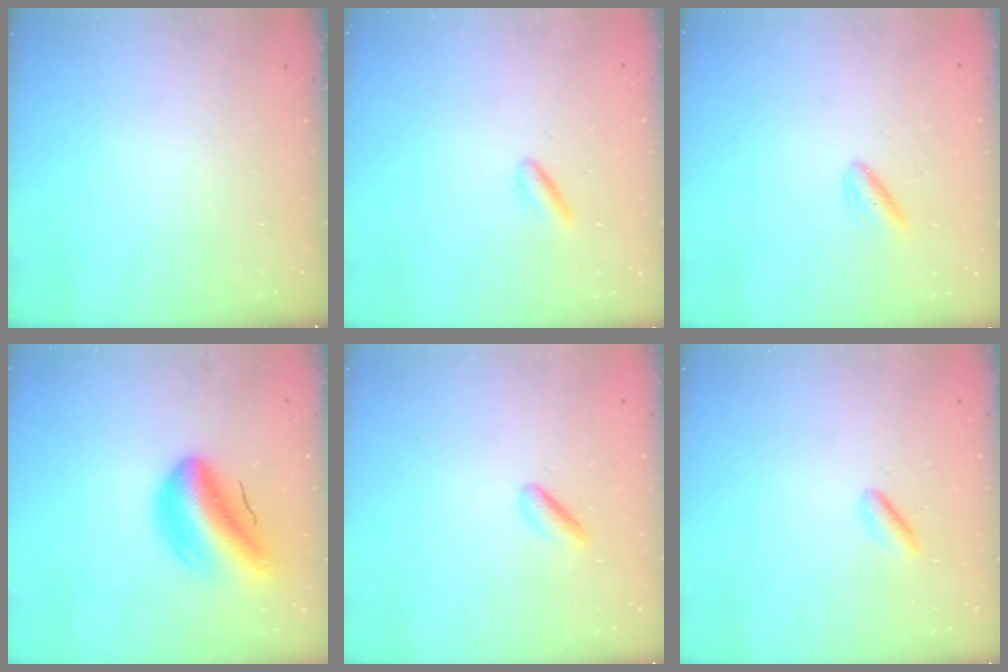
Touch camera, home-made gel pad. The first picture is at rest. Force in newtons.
{"total": 2.1, "press": 1.9, "slide": 0.9}
{"total": 2.8, "press": 2.4, "slide": 1.4}
{"total": 13.7, "press": 13.1, "slide": 3.8}
{"total": 2.3, "press": 2.1, "slide": 0.9}
{"total": 1.9, "press": 1.7, "slide": 0.8}